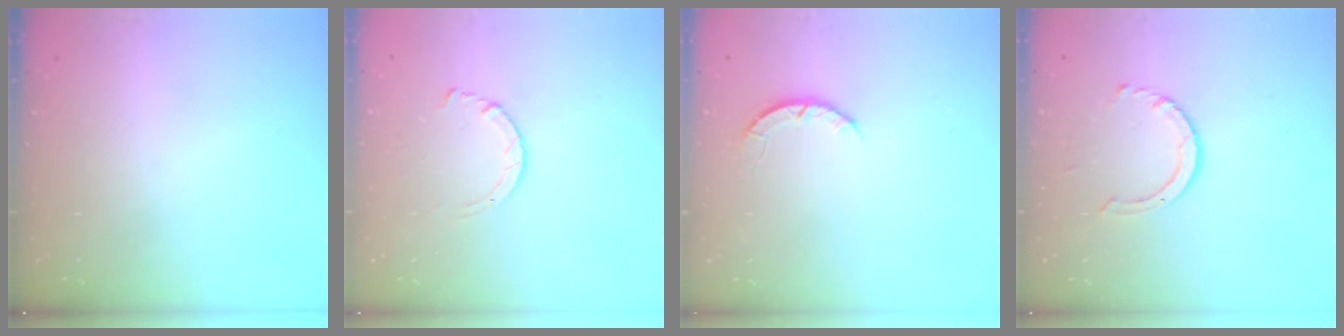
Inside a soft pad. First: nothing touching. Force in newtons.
{"total": 2.9, "press": 2.8, "slide": 0.3}
{"total": 2.7, "press": 2.6, "slide": 0.4}
{"total": 4.2, "press": 4.2, "slide": 0.3}